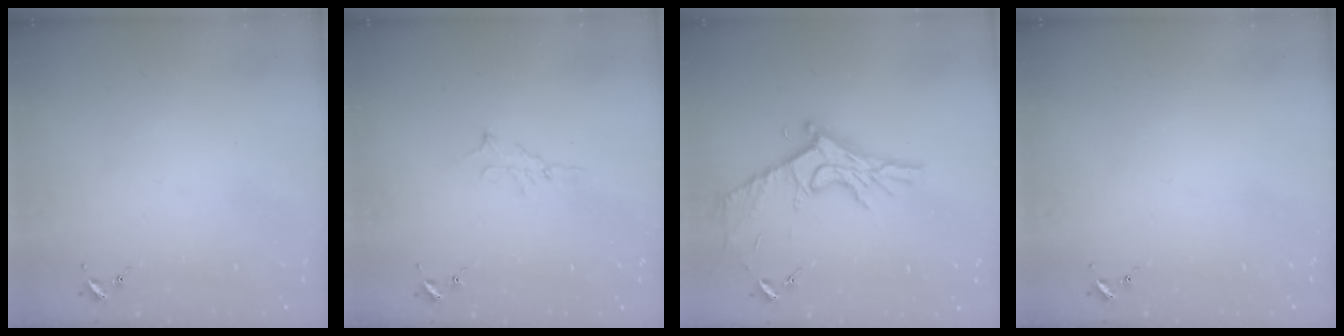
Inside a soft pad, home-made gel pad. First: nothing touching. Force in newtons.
{"total": 4.7, "press": 4.7, "slide": 0.5}
{"total": 13.9, "press": 13.9, "slide": 0.7}
{"total": 0.0}